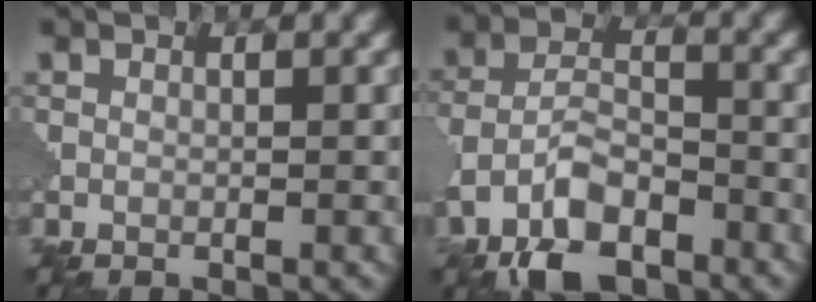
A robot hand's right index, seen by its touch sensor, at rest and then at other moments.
{"total": 7.2, "force": [-4.3, 3.6, 4.5], "torque": [-0.088, -0.001, -0.089]}